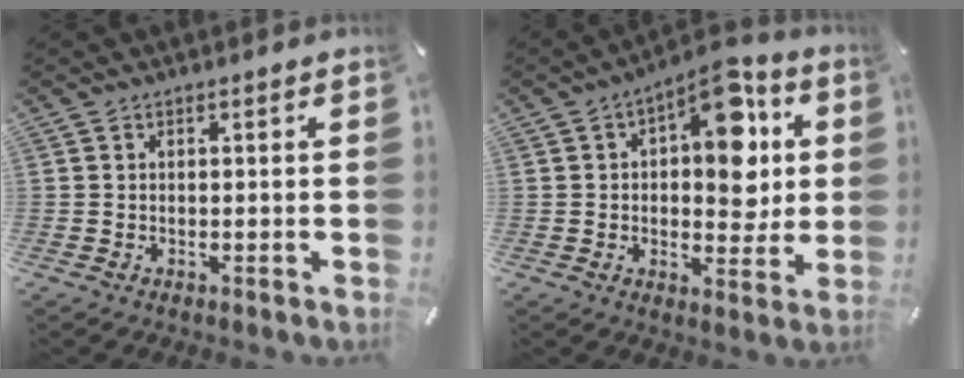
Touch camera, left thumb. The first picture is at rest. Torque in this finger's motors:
{"motor_torque": [0.48, 0.39, 0.58, 0.37, 0.13]}